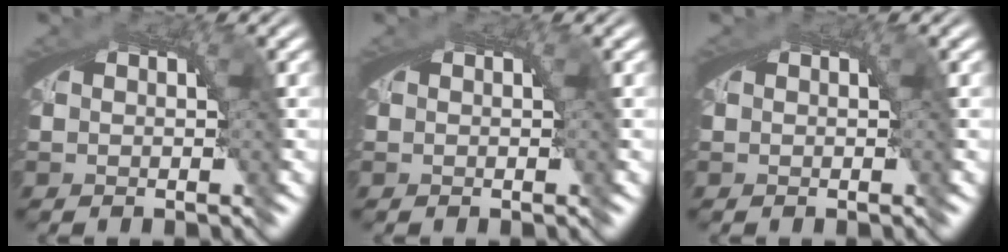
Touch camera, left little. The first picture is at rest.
{"total": 0.0}
{"total": 0.0}